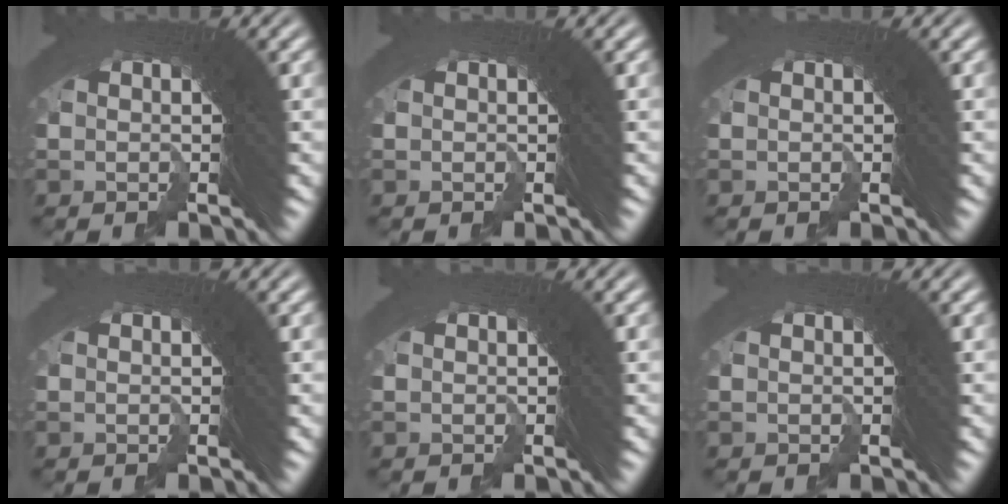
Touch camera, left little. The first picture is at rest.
{"total": 0.0}
{"total": 0.0}
{"total": 0.0}
{"total": 0.0}
{"total": 0.0}